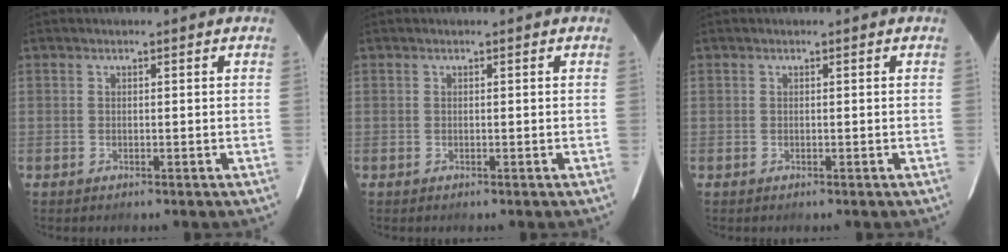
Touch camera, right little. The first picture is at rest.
{"total": 0.0}
{"total": 0.0}